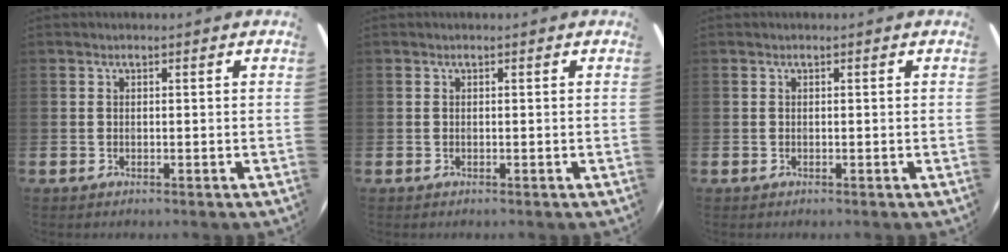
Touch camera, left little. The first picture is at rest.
{"total": 0.0}
{"total": 0.0}